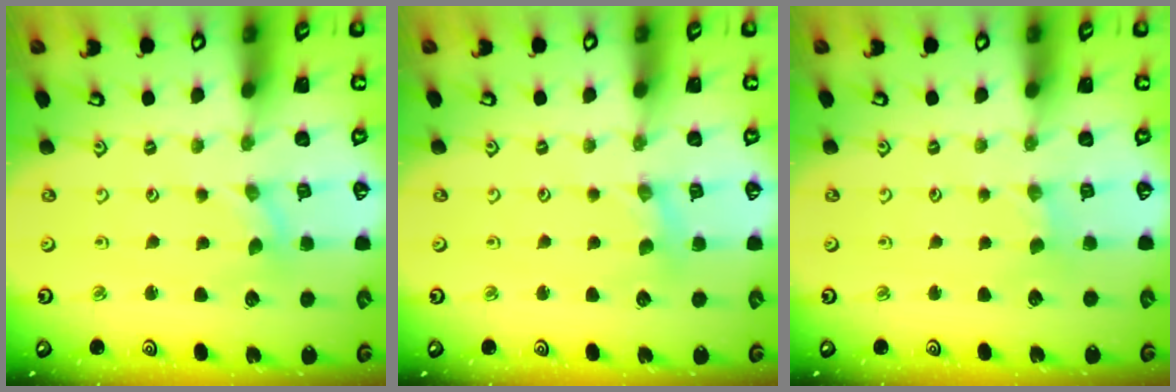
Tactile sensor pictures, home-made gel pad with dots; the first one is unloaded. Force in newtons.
{"total": 2.1, "press": 2.1, "slide": 0.4}
{"total": 0.0}